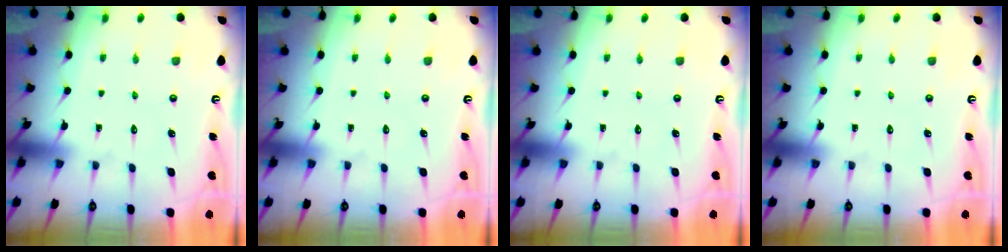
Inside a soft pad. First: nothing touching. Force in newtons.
{"total": 0.0}
{"total": 0.0}
{"total": 0.0}